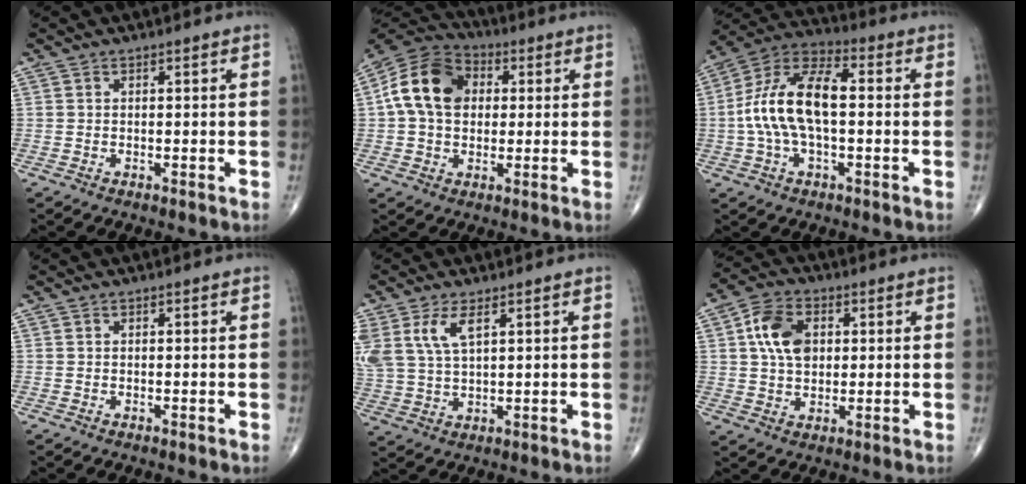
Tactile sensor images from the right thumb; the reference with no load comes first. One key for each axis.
{"total": 13.9, "fx": 2.0, "fy": 10.2, "fz": 9.3, "tx": -0.155, "ty": 0.024, "tz": 0.024}
{"total": 15.0, "fx": -0.2, "fy": 7.2, "fz": 13.2, "tx": -0.260, "ty": 0.039, "tz": -0.011}
{"total": 0.0}
{"total": 9.5, "fx": 4.2, "fy": 4.5, "fz": 7.2, "tx": -0.166, "ty": -0.003, "tz": 0.094}
{"total": 9.6, "fx": 2.1, "fy": 6.5, "fz": 6.7, "tx": -0.111, "ty": 0.003, "tz": 0.035}